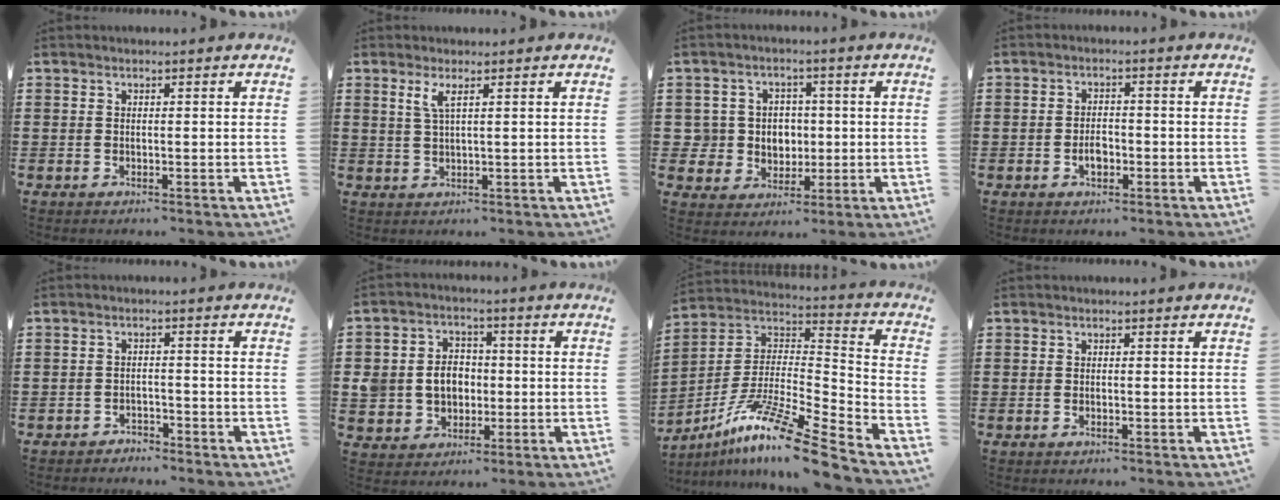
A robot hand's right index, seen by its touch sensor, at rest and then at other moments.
{"total": 2.3, "force": [1.1, 0.3, 2.1], "torque": [-0.045, 0.001, 0.017]}
{"total": 5.3, "force": [0.3, 5.2, 1.3], "torque": [-0.051, 0.016, 0.005]}
{"total": 2.8, "force": [-1.0, 1.6, 2.1], "torque": [-0.040, 0.001, -0.017]}
{"total": 1.9, "force": [-1.9, 0.4, -0.1], "torque": [-0.006, 0.003, -0.042]}
{"total": 6.6, "force": [-0.3, 5.9, 3.0], "torque": [-0.081, 0.019, -0.005]}
{"total": 14.3, "force": [-10.6, 0.7, 9.6], "torque": [-0.168, 0.022, -0.197]}
{"total": 0.0}